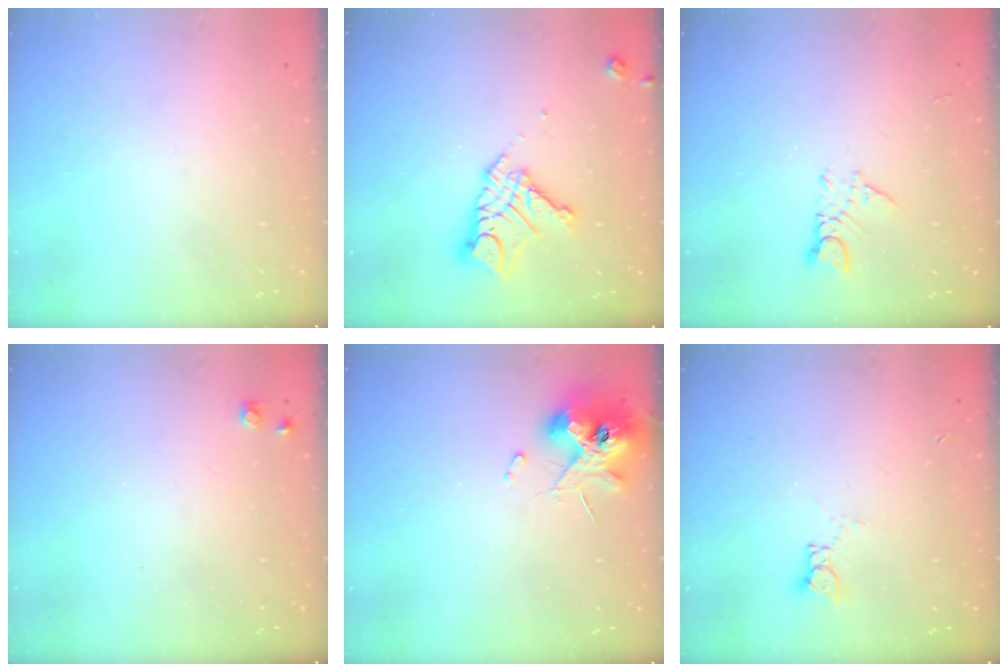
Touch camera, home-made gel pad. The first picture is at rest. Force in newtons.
{"total": 12.5, "press": 12.5, "slide": 1.0}
{"total": 2.7, "press": 2.7, "slide": 0.3}
{"total": 5.1, "press": 5.1, "slide": 0.6}
{"total": 11.2, "press": 11.1, "slide": 1.5}
{"total": 3.4, "press": 3.4, "slide": 0.3}